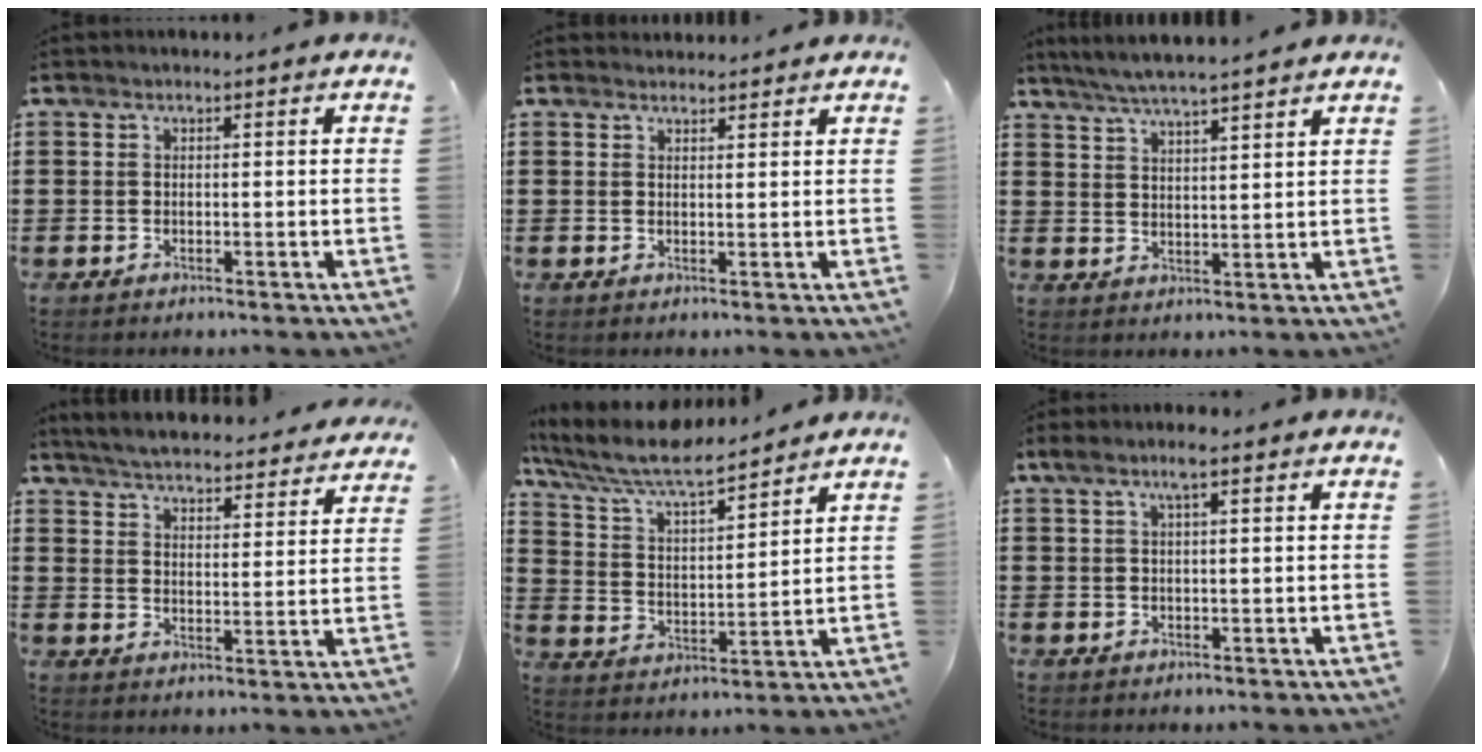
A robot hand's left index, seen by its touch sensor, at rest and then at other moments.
{"total": 1.6, "force": [1.6, 0.4, 0.0], "torque": [-0.004, 0.003, 0.031]}
{"total": 4.6, "force": [4.2, -0.2, 1.7], "torque": [-0.046, -0.017, 0.074]}
{"total": 4.9, "force": [4.9, -0.2, 0.7], "torque": [-0.038, -0.035, 0.081]}
{"total": 8.5, "force": [7.6, 1.4, 3.7], "torque": [-0.104, -0.039, 0.128]}
{"total": 3.1, "force": [1.4, 0.5, 2.7], "torque": [-0.055, 0.004, 0.023]}